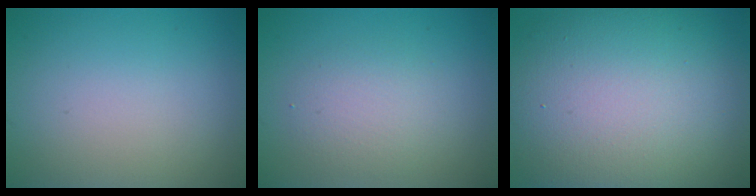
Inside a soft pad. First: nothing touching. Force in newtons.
{"total": 2.7, "press": 2.6, "slide": 0.3}
{"total": 13.1, "press": 13.1, "slide": 1.1}